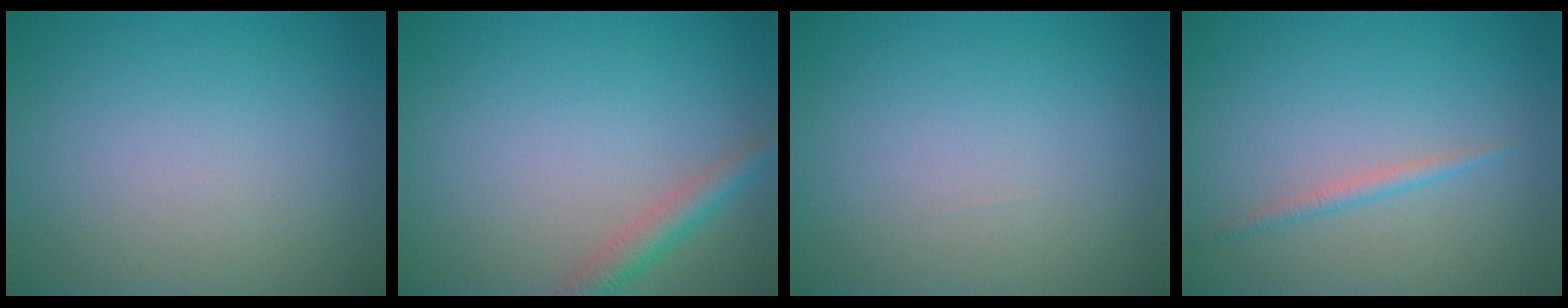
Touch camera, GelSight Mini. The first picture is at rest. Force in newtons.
{"total": 2.4, "press": 2.4, "slide": 0.1}
{"total": 0.0}
{"total": 1.1, "press": 1.1, "slide": 0.1}